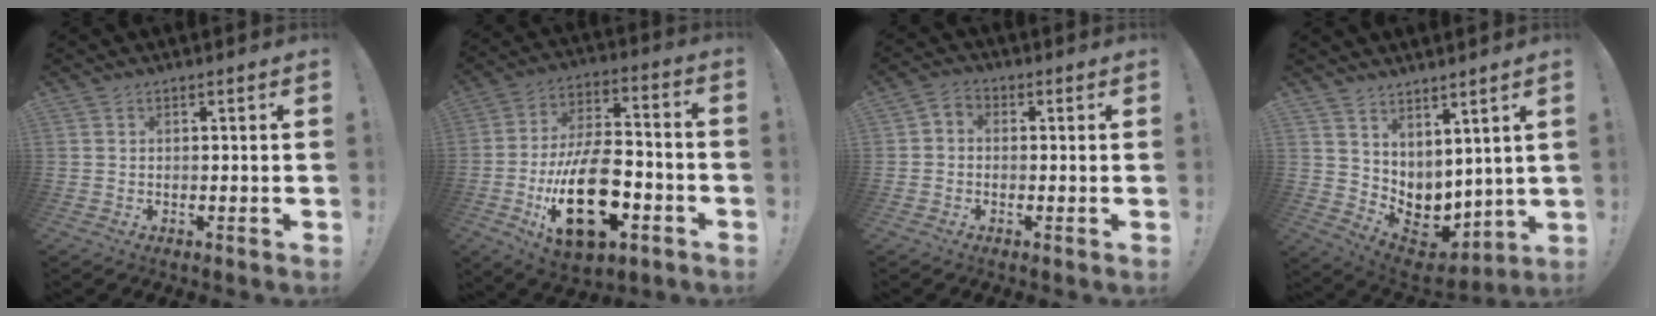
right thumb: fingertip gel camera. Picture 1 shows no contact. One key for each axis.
{"total": 25.3, "fx": -8.5, "fy": 13.6, "fz": 19.6, "tx": -0.348, "ty": 0.053, "tz": -0.128}
{"total": 2.8, "fx": -1.1, "fy": 2.1, "fz": 1.4, "tx": -0.028, "ty": 0.010, "tz": -0.018}
{"total": 6.4, "fx": 3.2, "fy": 5.4, "fz": 1.2, "tx": -0.010, "ty": -0.048, "tz": 0.077}